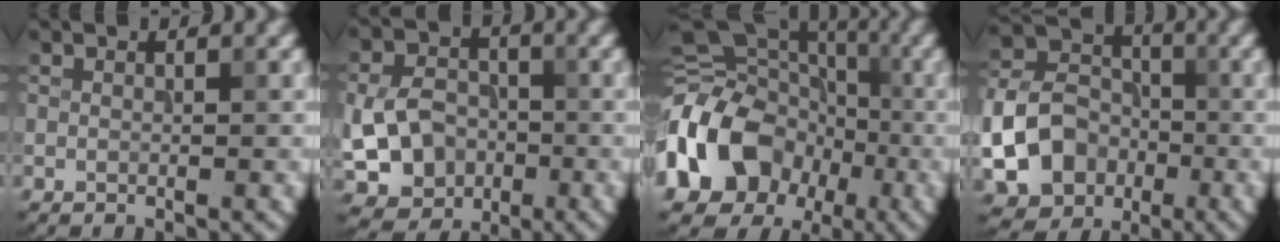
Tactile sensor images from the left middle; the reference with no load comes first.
{"total": 7.8, "force": [-1.6, 6.3, 4.3], "torque": [-0.076, -0.009, -0.036]}
{"total": 12.3, "force": [-3.9, 9.7, 6.6], "torque": [-0.129, 0.004, -0.095]}
{"total": 11.8, "force": [-3.5, 10.1, 5.1], "torque": [-0.105, -0.036, -0.080]}